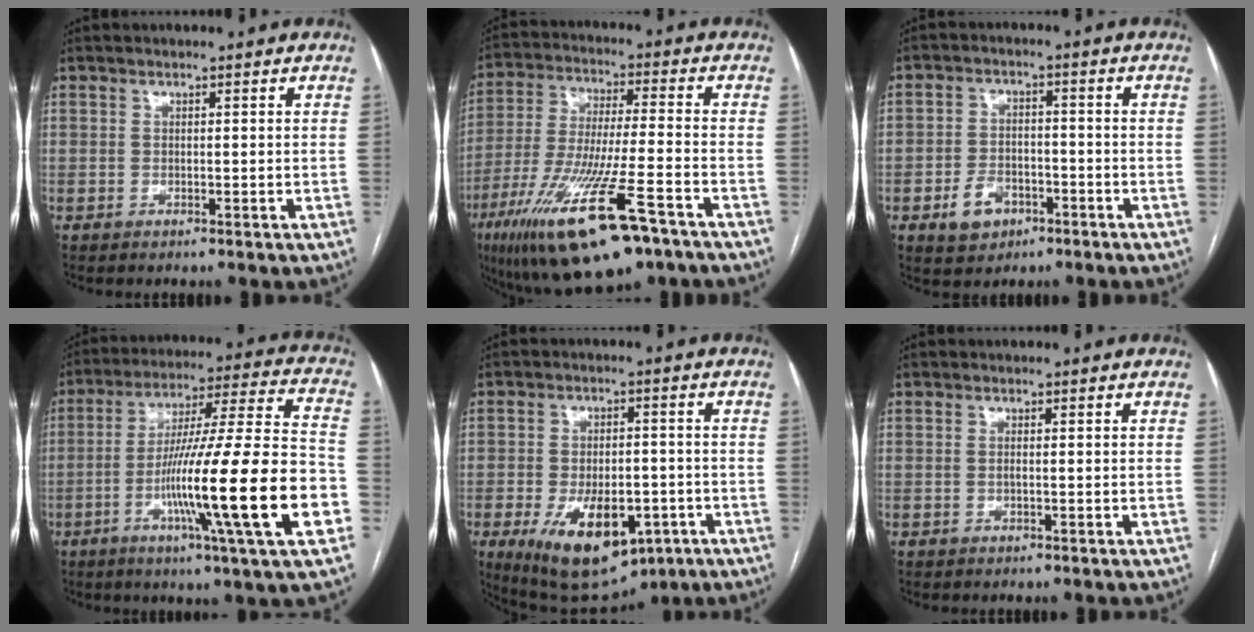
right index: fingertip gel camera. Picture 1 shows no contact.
{"total": 20.4, "force": [-12.2, 3.2, 16.1], "torque": [-0.298, -0.048, -0.208]}
{"total": 5.9, "force": [-2.8, 4.3, 2.9], "torque": [-0.057, 0.007, -0.040]}
{"total": 23.9, "force": [-7.2, -0.3, 22.8], "torque": [-0.349, -0.017, -0.127]}
{"total": 14.8, "force": [-6.7, 7.3, 11.0], "torque": [-0.190, -0.009, -0.088]}
{"total": 0.7, "force": [-0.1, 0.1, 0.7], "torque": [-0.015, 0.000, 0.000]}